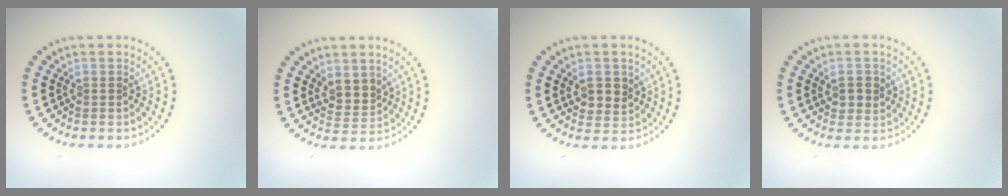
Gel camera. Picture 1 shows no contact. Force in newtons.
{"total": 2.5, "press": 2.3, "slide": 1.1}
{"total": 2.6, "press": 2.4, "slide": 1.0}
{"total": 2.3, "press": 2.2, "slide": 0.5}